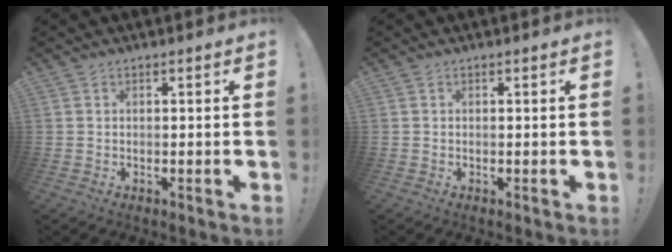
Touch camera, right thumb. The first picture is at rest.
{"total": 0.0}